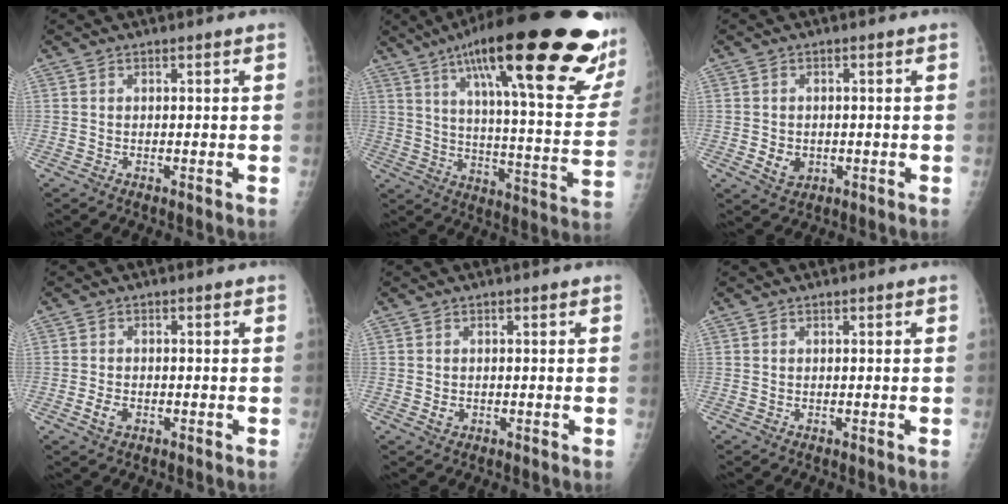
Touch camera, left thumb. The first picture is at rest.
{"total": 34.5, "force": [19.9, 7.3, 27.1], "torque": [-0.319, -0.039, 0.295]}
{"total": 3.5, "force": [-0.8, 2.9, 1.7], "torque": [-0.015, 0.000, -0.004]}
{"total": 2.4, "force": [-1.2, 1.6, 1.3], "torque": [-0.026, 0.002, -0.020]}
{"total": 1.3, "force": [-0.4, 1.2, 0.4], "torque": [-0.003, 0.000, -0.003]}
{"total": 0.0}